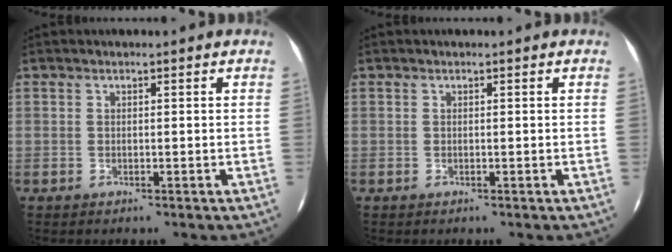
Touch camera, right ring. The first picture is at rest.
{"total": 0.0}